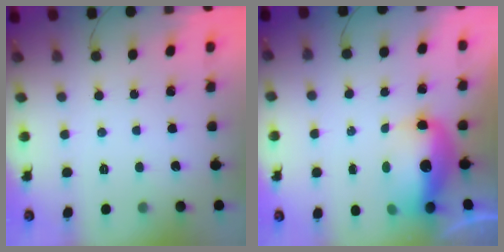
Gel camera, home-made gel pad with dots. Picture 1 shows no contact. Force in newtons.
{"total": 13.4, "press": 13.1, "slide": 3.0}